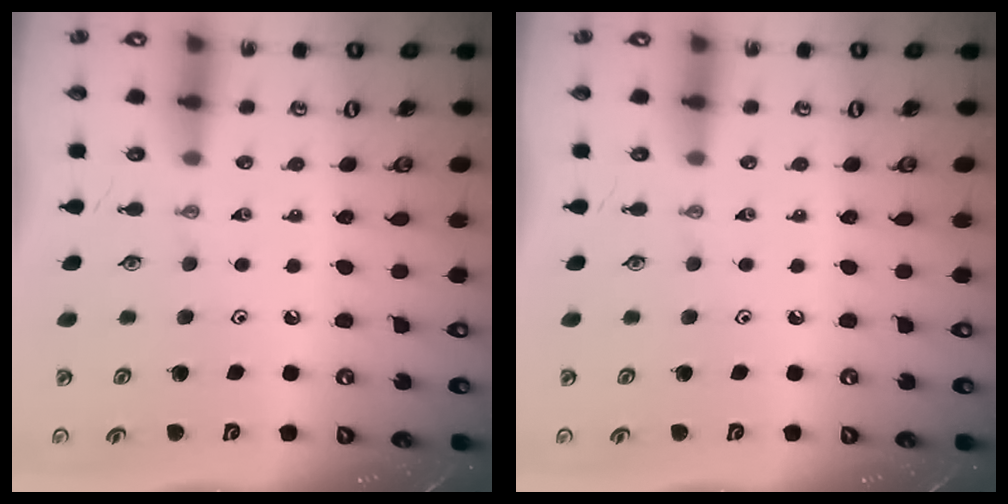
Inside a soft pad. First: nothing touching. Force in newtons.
{"total": 0.0}